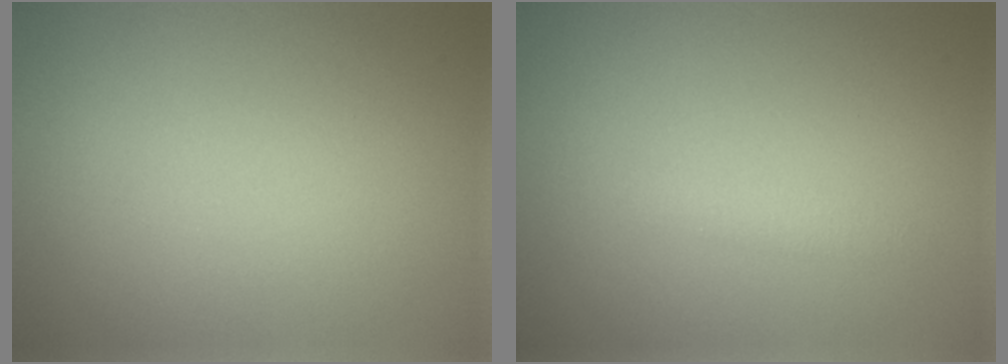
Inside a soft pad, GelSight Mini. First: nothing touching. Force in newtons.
{"total": 1.0, "press": 1.0, "slide": 0.0}